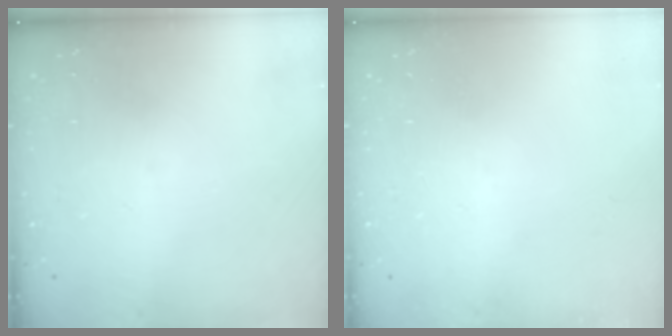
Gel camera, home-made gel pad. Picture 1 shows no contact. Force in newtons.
{"total": 0.0}